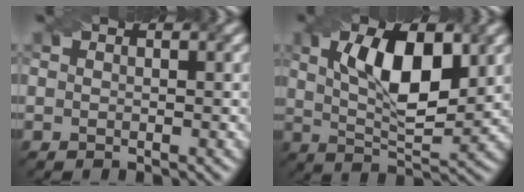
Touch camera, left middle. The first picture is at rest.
{"total": 8.5, "force": [2.4, 3.5, 7.3], "torque": [-0.126, 0.006, 0.042]}